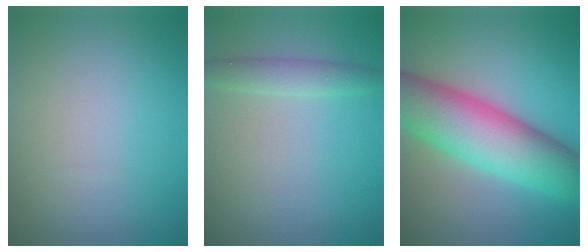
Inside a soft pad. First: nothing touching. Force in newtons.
{"total": 2.1, "press": 2.1, "slide": 0.1}
{"total": 11.4, "press": 11.4, "slide": 0.5}